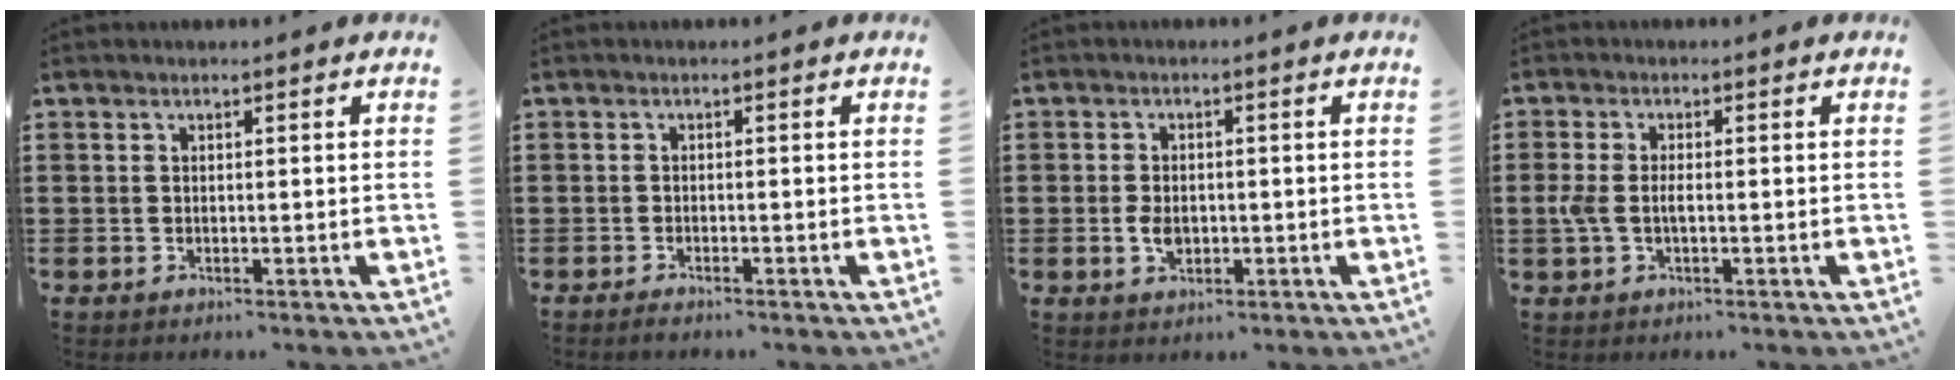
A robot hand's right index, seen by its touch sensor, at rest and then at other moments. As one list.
[{"total": 0.9, "force": [-0.8, 0.0, 0.1], "torque": [-0.005, -0.001, -0.017]}, {"total": 2.8, "force": [-0.5, 1.8, 2.2], "torque": [-0.048, -0.001, -0.011]}, {"total": 2.7, "force": [-0.5, 1.1, 2.4], "torque": [-0.066, -0.005, -0.016]}]